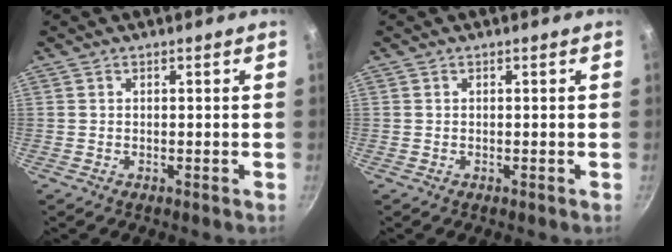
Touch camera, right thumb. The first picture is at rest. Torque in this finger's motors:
{"motor_torque": [-0.14, -0.14, 0.04, 0.04, 0.00]}